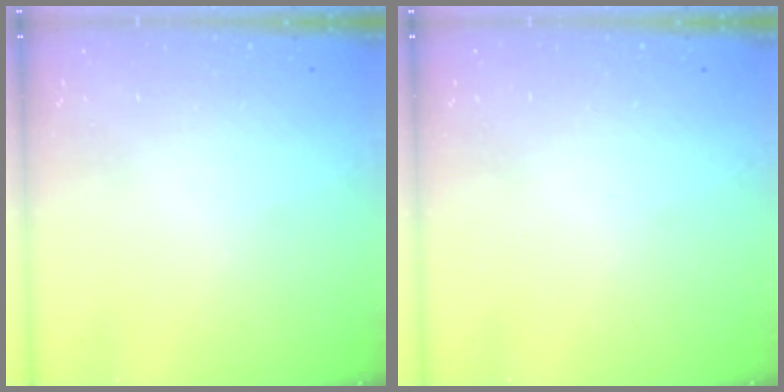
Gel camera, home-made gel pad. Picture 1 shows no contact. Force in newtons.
{"total": 0.0}